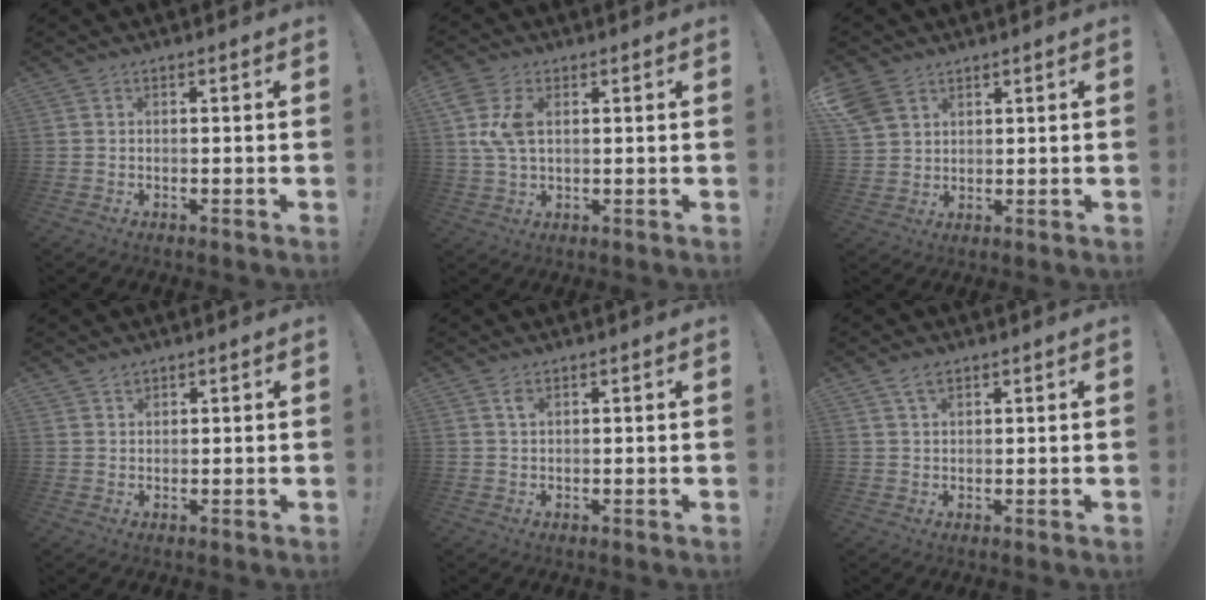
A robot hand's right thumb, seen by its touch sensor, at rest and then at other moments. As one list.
[{"total": 8.0, "force": [2.3, 4.4, 6.3], "torque": [-0.132, -0.005, 0.042]}, {"total": 6.4, "force": [3.9, 4.2, 2.7], "torque": [-0.058, -0.013, 0.080]}, {"total": 1.7, "force": [1.4, 0.9, 0.3], "torque": [0.005, -0.012, 0.023]}, {"total": 1.9, "force": [1.1, 0.8, 1.3], "torque": [-0.013, -0.006, 0.016]}, {"total": 3.4, "force": [2.2, 1.6, 2.0], "torque": [-0.030, -0.007, 0.039]}]